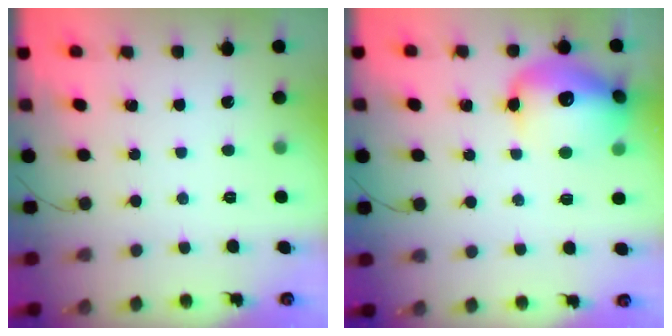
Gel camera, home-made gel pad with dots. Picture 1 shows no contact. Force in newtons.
{"total": 16.7, "press": 16.5, "slide": 2.7}